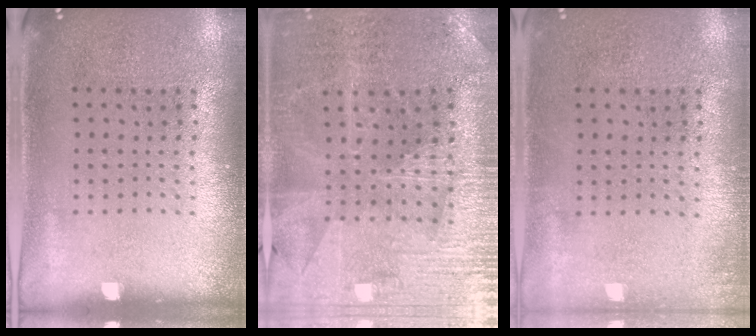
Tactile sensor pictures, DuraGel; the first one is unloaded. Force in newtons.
{"total": 2.3, "press": 2.3, "slide": 0.5}
{"total": 0.7, "press": 0.7, "slide": 0.1}